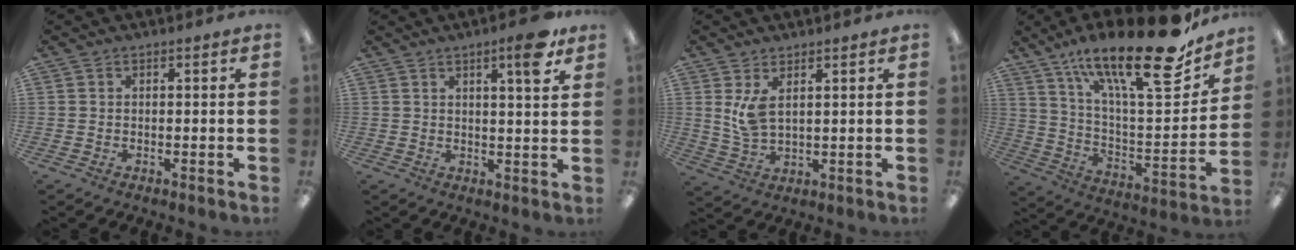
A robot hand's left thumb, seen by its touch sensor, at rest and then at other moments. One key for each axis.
{"total": 6.9, "fx": 4.2, "fy": 1.3, "fz": 5.3, "tx": -0.074, "ty": -0.015, "tz": 0.062}
{"total": 6.3, "fx": 2.8, "fy": 3.1, "fz": 4.7, "tx": -0.112, "ty": -0.007, "tz": 0.050}
{"total": 25.6, "fx": 18.0, "fy": 6.3, "fz": 17.0, "tx": -0.265, "ty": -0.120, "tz": 0.296}